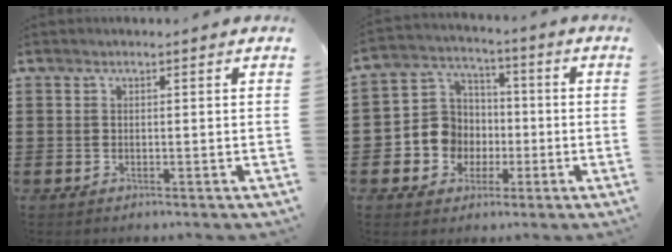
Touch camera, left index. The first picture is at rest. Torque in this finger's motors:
{"motor_torque": [0.47, 0.33, 0.29, 0.06]}